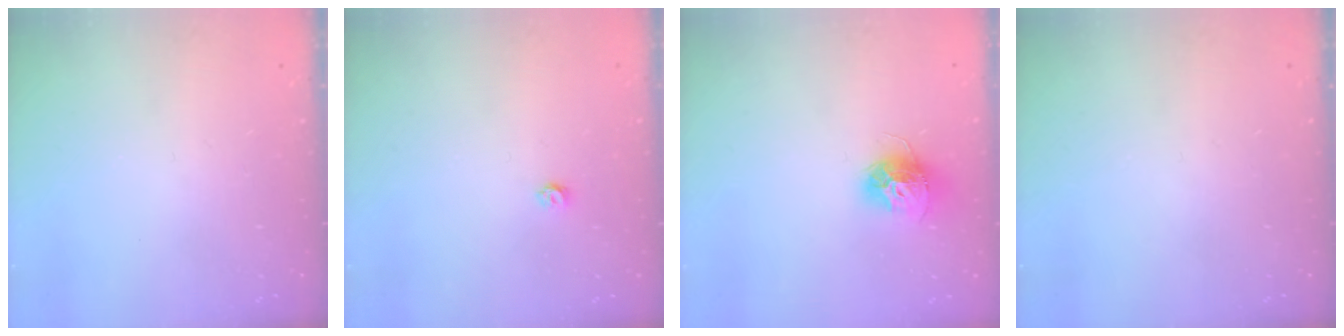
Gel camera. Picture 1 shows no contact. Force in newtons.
{"total": 3.2, "press": 3.2, "slide": 0.3}
{"total": 12.2, "press": 12.1, "slide": 1.1}
{"total": 0.0}